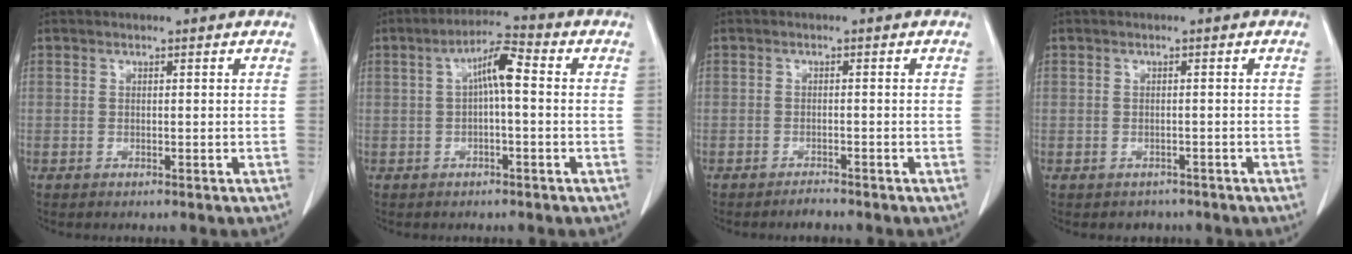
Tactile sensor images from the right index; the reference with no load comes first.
{"total": 5.6, "force": [0.5, 1.0, 5.5], "torque": [-0.098, 0.020, 0.007]}
{"total": 1.4, "force": [-1.4, 0.1, 0.4], "torque": [-0.008, -0.003, -0.022]}
{"total": 2.3, "force": [-1.5, 1.7, -0.1], "torque": [-0.005, 0.005, -0.023]}